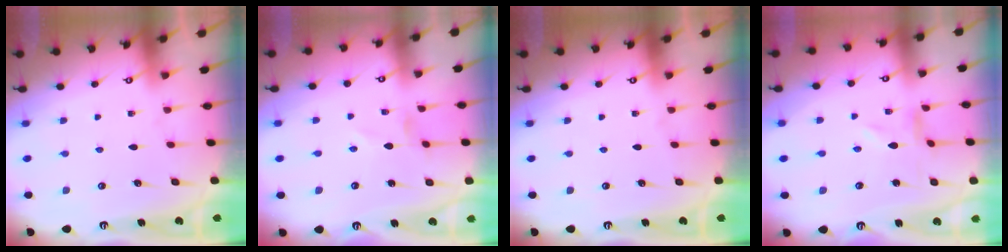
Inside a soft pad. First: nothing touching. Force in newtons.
{"total": 1.1, "press": 1.1, "slide": 0.1}
{"total": 0.0}
{"total": 0.0}